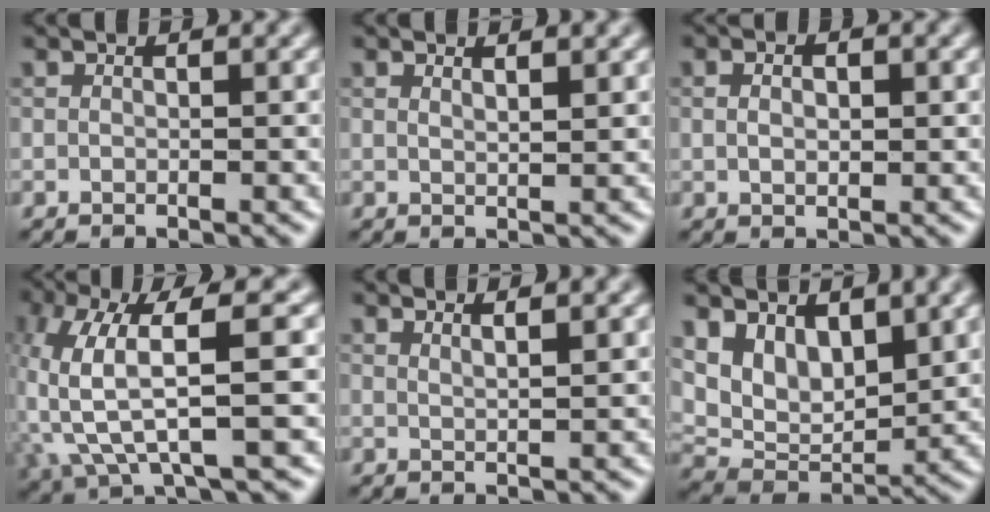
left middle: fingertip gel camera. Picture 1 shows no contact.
{"total": 1.5, "force": [1.0, 0.4, 1.1], "torque": [-0.007, 0.002, 0.012]}
{"total": 1.9, "force": [0.3, 1.1, 1.5], "torque": [-0.026, 0.000, 0.006]}
{"total": 8.0, "force": [-0.1, 1.9, 7.7], "torque": [-0.164, 0.002, -0.003]}
{"total": 2.3, "force": [1.4, 0.8, 1.5], "torque": [-0.004, 0.008, 0.000]}
{"total": 6.6, "force": [3.5, 3.9, 4.0], "torque": [-0.077, -0.015, 0.064]}